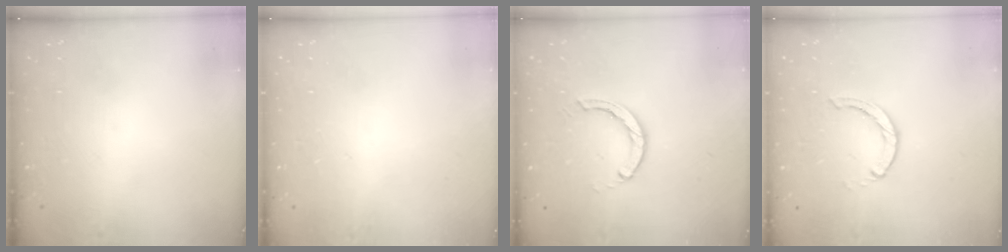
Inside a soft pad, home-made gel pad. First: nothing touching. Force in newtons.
{"total": 2.6, "press": 2.6, "slide": 0.2}
{"total": 2.9, "press": 2.9, "slide": 0.4}
{"total": 0.0}